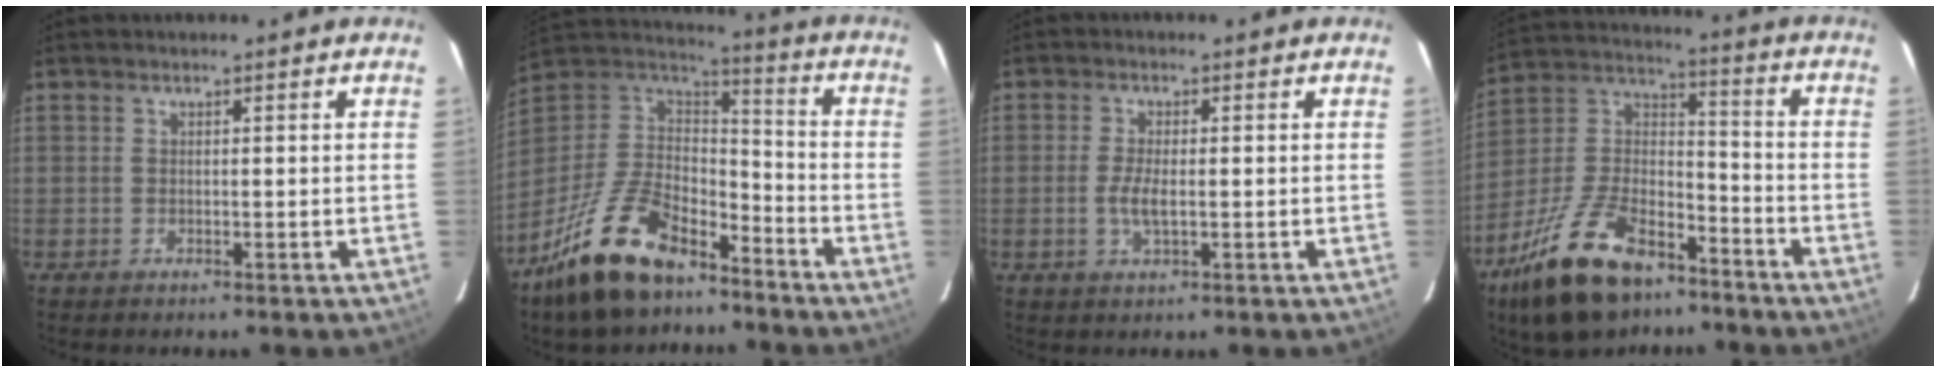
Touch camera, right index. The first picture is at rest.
{"total": 21.8, "force": [-14.7, 10.3, 12.4], "torque": [-0.269, -0.001, -0.256]}
{"total": 3.4, "force": [-0.6, 1.0, 3.2], "torque": [-0.066, -0.004, -0.012]}
{"total": 21.7, "force": [-13.7, 10.9, 13.0], "torque": [-0.267, 0.008, -0.235]}